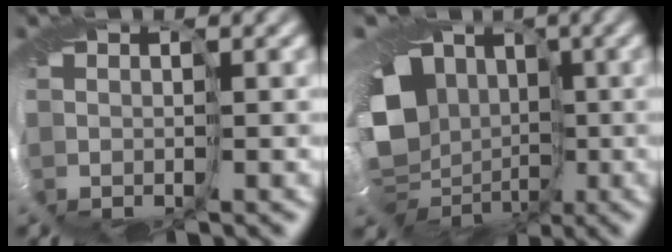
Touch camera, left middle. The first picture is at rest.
{"total": 12.1, "force": [-1.3, 10.1, 6.6], "torque": [-0.088, -0.035, -0.040]}